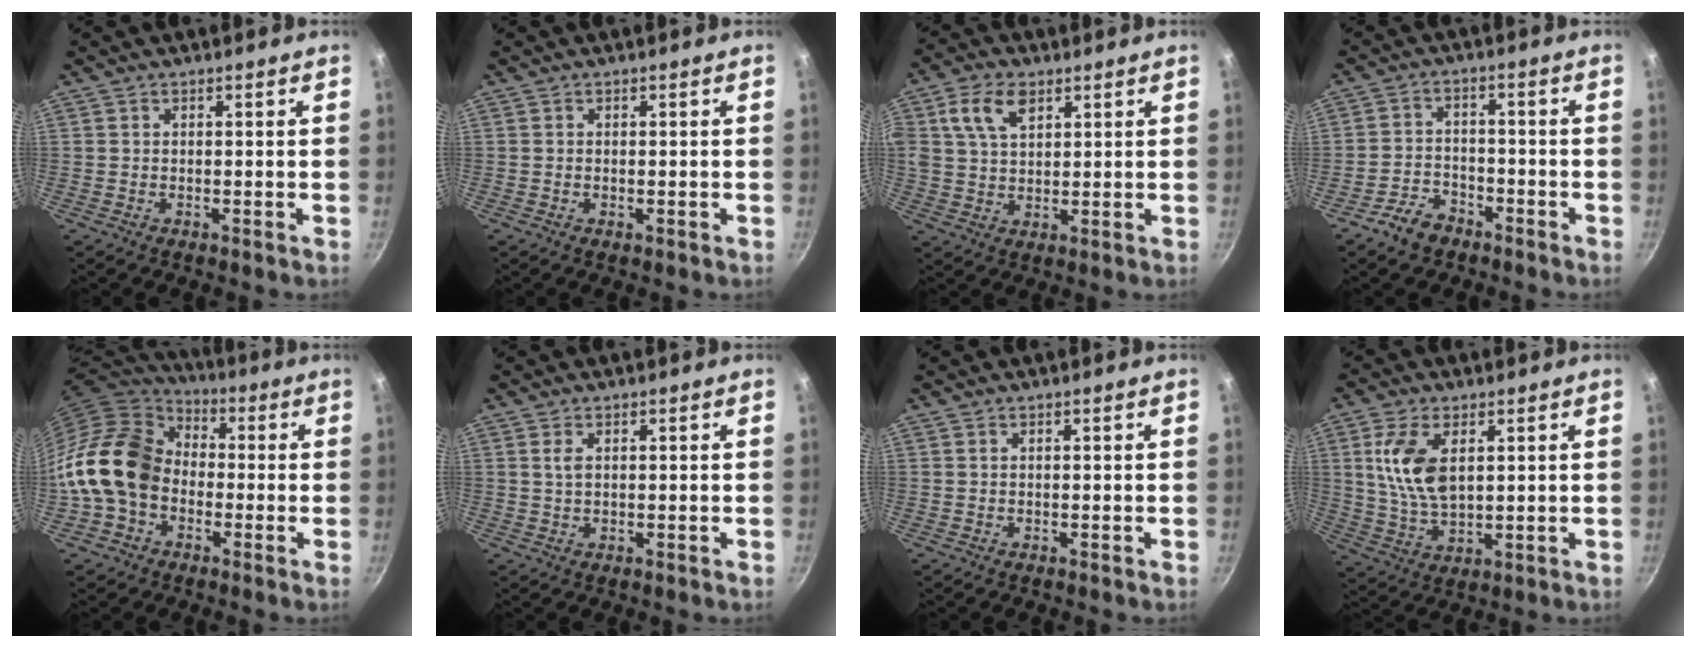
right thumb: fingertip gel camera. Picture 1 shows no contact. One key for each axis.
{"total": 0.6, "fx": -0.1, "fy": 0.3, "fz": 0.5, "tx": -0.007, "ty": 0.001, "tz": -0.002}
{"total": 8.9, "fx": 3.7, "fy": 5.5, "fz": 5.9, "tx": -0.102, "ty": -0.002, "tz": 0.066}
{"total": 5.7, "fx": -4.0, "fy": 3.5, "fz": 2.1, "tx": -0.030, "ty": 0.040, "tz": -0.073}
{"total": 16.5, "fx": -2.4, "fy": 12.7, "fz": 10.2, "tx": -0.161, "ty": 0.046, "tz": -0.060}
{"total": 2.0, "fx": 0.6, "fy": 1.1, "fz": 1.6, "tx": -0.029, "ty": -0.002, "tz": 0.013}
{"total": 0.0}
{"total": 10.8, "fx": 2.9, "fy": 5.8, "fz": 8.6, "tx": -0.167, "ty": -0.015, "tz": 0.061}